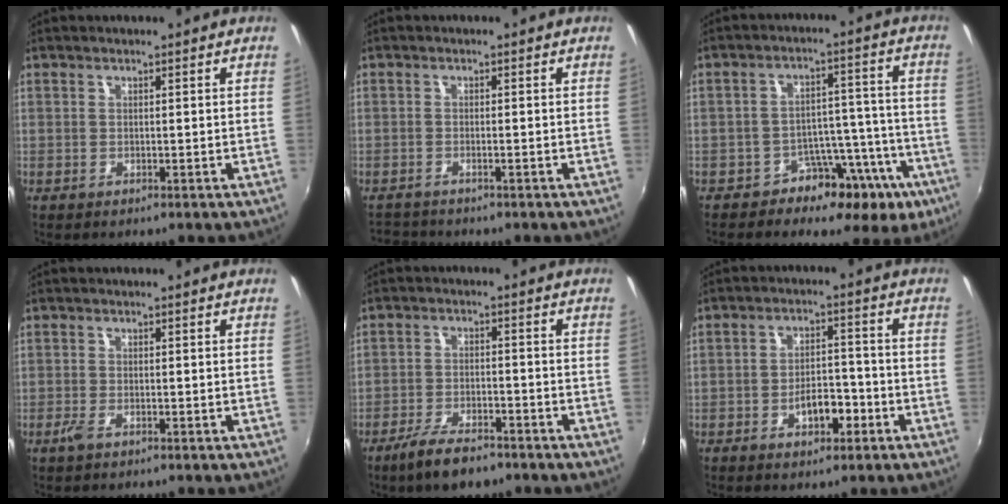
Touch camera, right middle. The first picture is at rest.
{"total": 2.3, "force": [-2.3, 0.1, 0.5], "torque": [-0.020, -0.003, -0.044]}
{"total": 13.2, "force": [-7.8, 8.2, 6.8], "torque": [-0.076, 0.021, -0.098]}
{"total": 2.0, "force": [-1.2, 0.6, 1.4], "torque": [-0.034, -0.004, -0.024]}
{"total": 7.5, "force": [-5.6, 2.2, 4.4], "torque": [-0.102, -0.009, -0.099]}
{"total": 5.5, "force": [-2.6, 2.6, 4.1], "torque": [-0.068, 0.009, -0.031]}